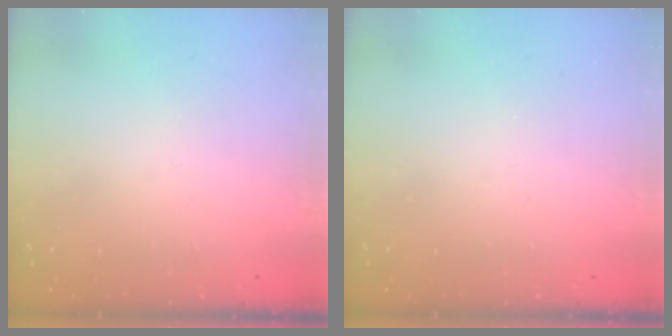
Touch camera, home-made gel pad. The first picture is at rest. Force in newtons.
{"total": 0.0}